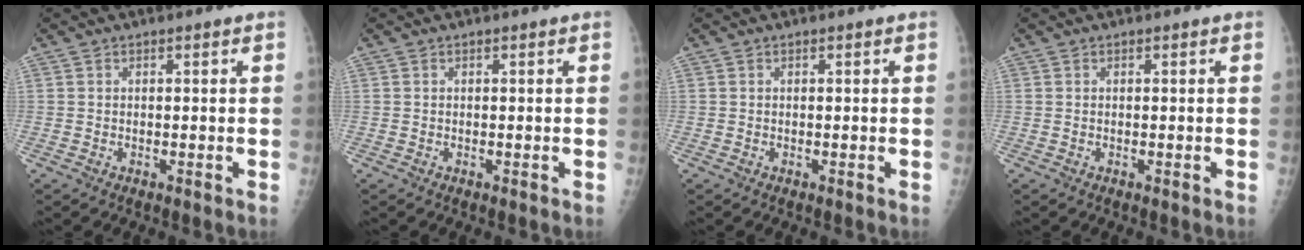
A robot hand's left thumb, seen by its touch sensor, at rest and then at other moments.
{"total": 0.0}
{"total": 0.0}
{"total": 0.0}